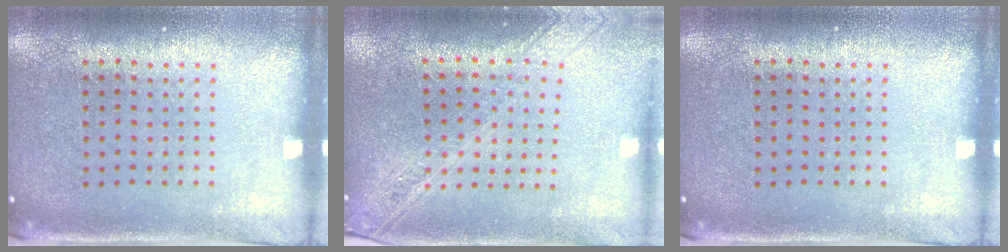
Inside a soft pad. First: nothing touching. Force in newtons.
{"total": 2.2, "press": 1.9, "slide": 1.2}
{"total": 0.0}